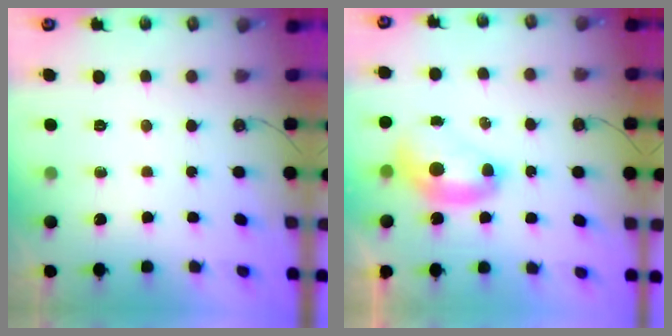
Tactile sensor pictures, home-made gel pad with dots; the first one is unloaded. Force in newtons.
{"total": 2.7, "press": 2.7, "slide": 0.1}